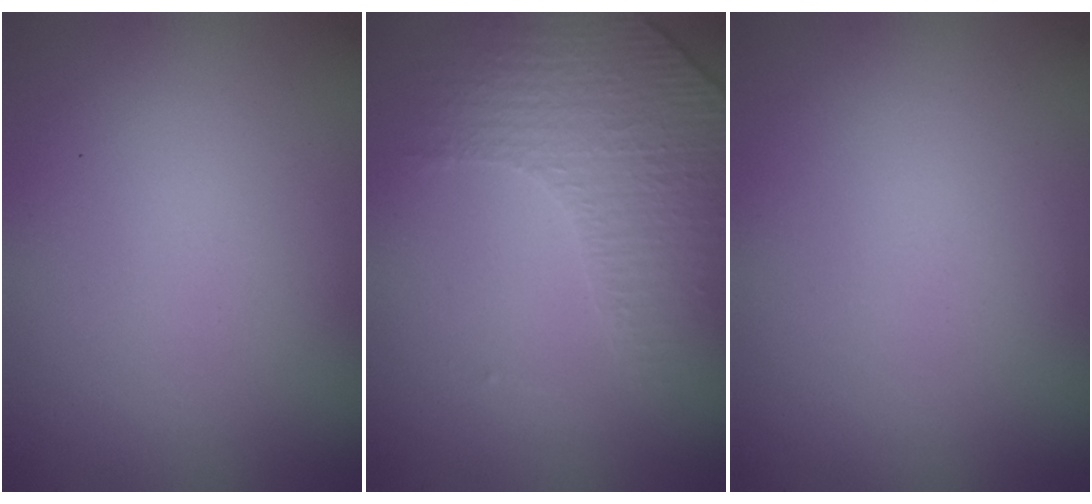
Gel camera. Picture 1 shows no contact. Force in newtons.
{"total": 4.4, "press": 3.0, "slide": 3.3}
{"total": 0.0}